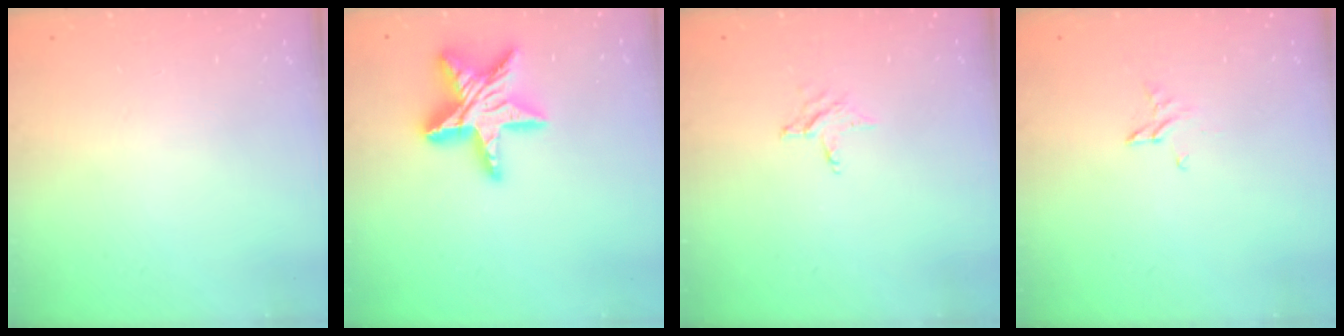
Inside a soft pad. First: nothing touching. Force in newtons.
{"total": 17.1, "press": 17.0, "slide": 1.5}
{"total": 2.8, "press": 2.8, "slide": 0.3}
{"total": 2.6, "press": 2.6, "slide": 0.3}